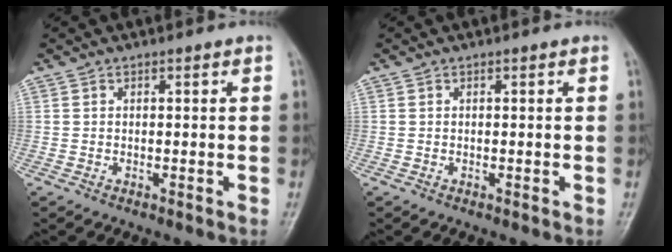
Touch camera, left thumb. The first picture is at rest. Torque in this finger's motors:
{"motor_torque": [0.00, 0.00, 0.00, 0.00, 0.00]}